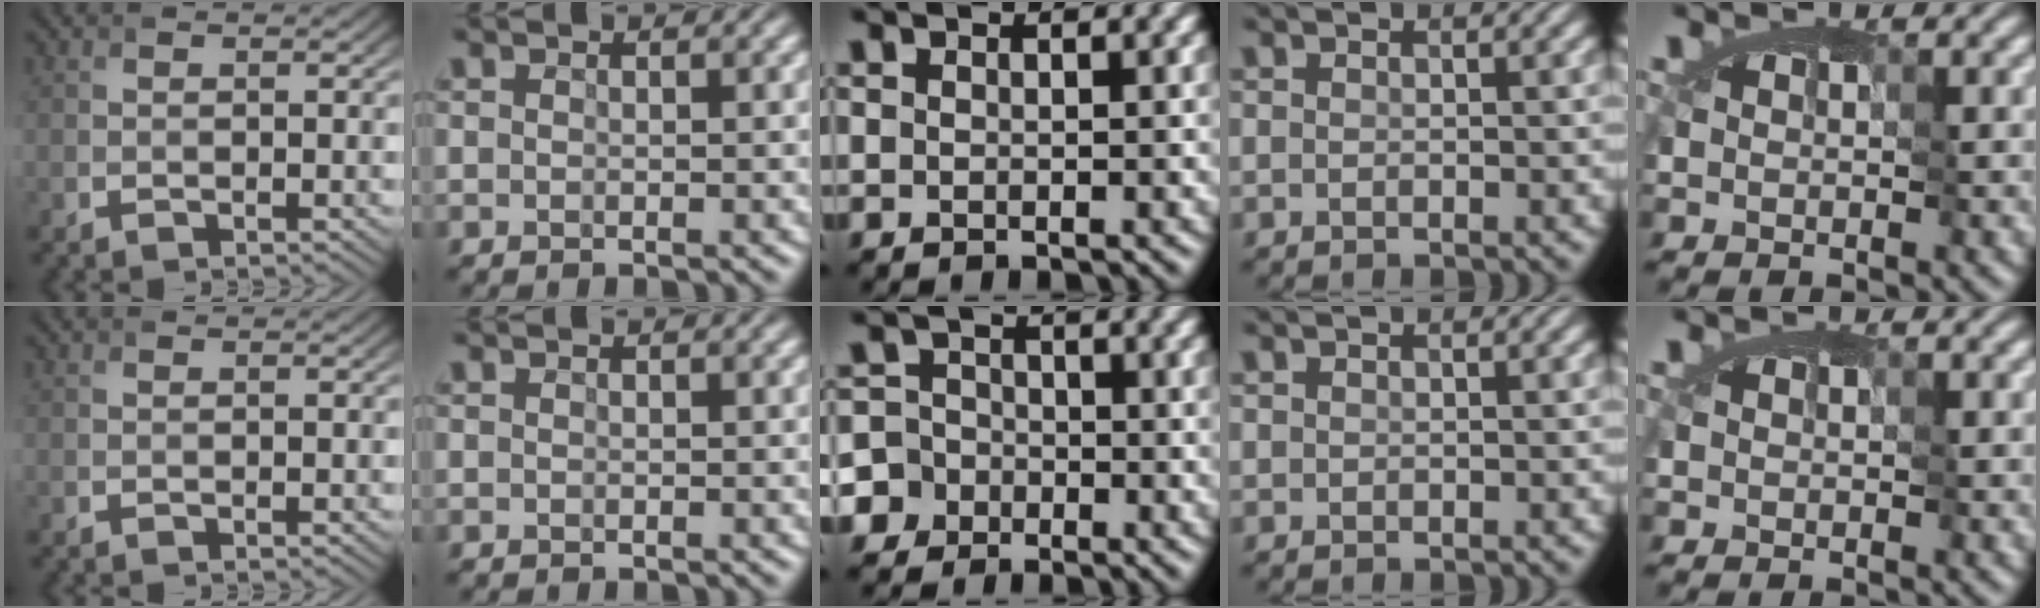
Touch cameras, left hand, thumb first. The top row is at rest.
{"middle": {"total": 7.1, "force": [-3.8, 6.0, 1.0], "torque": [-0.023, 0.001, -0.099]}}